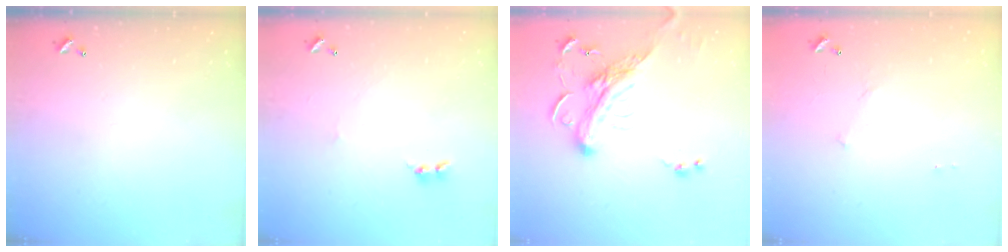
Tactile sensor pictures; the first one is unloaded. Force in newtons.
{"total": 1.7, "press": 1.6, "slide": 0.5}
{"total": 3.9, "press": 3.7, "slide": 1.3}
{"total": 7.6, "press": 7.5, "slide": 0.6}